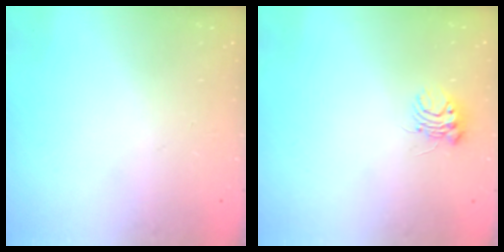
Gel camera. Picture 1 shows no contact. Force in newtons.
{"total": 5.4, "press": 5.4, "slide": 0.3}